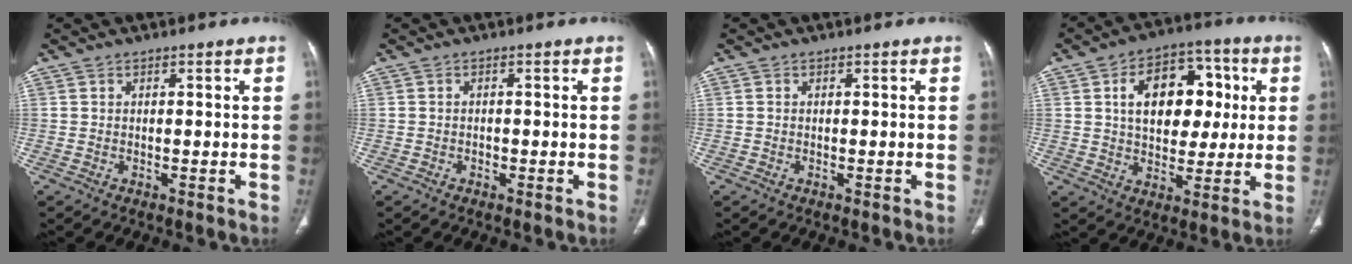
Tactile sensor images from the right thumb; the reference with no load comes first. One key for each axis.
{"total": 0.8, "fx": -0.4, "fy": 0.6, "fz": 0.3, "tx": -0.005, "ty": 0.003, "tz": -0.007}
{"total": 0.0}
{"total": 16.0, "fx": 3.2, "fy": 10.8, "fz": 11.4, "tx": -0.130, "ty": 0.016, "tz": 0.050}